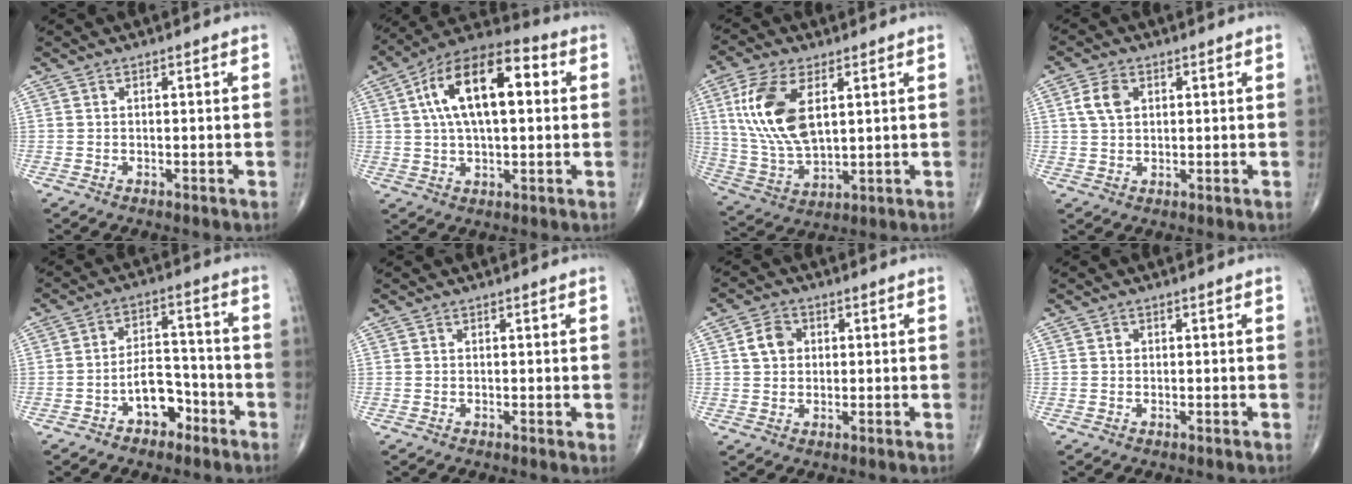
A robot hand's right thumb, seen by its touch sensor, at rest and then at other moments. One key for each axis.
{"total": 17.5, "fx": 3.7, "fy": 8.3, "fz": 15.0, "tx": -0.241, "ty": 0.028, "tz": 0.052}
{"total": 15.1, "fx": 4.4, "fy": 7.6, "fz": 12.3, "tx": -0.250, "ty": -0.014, "tz": 0.094}
{"total": 4.8, "fx": 1.5, "fy": 3.2, "fz": 3.2, "tx": -0.060, "ty": 0.001, "tz": 0.027}
{"total": 7.6, "fx": -4.0, "fy": 4.7, "fz": 4.4, "tx": -0.046, "ty": 0.045, "tz": -0.066}
{"total": 0.7, "fx": 0.2, "fy": 0.2, "fz": 0.7, "tx": -0.011, "ty": -0.002, "tz": 0.000}
{"total": 4.7, "fx": 1.0, "fy": 3.8, "fz": 2.5, "tx": -0.035, "ty": 0.005, "tz": 0.014}
{"total": 0.5, "fx": 0.1, "fy": 0.5, "fz": 0.2, "tx": 0.000, "ty": 0.001, "tz": 0.001}